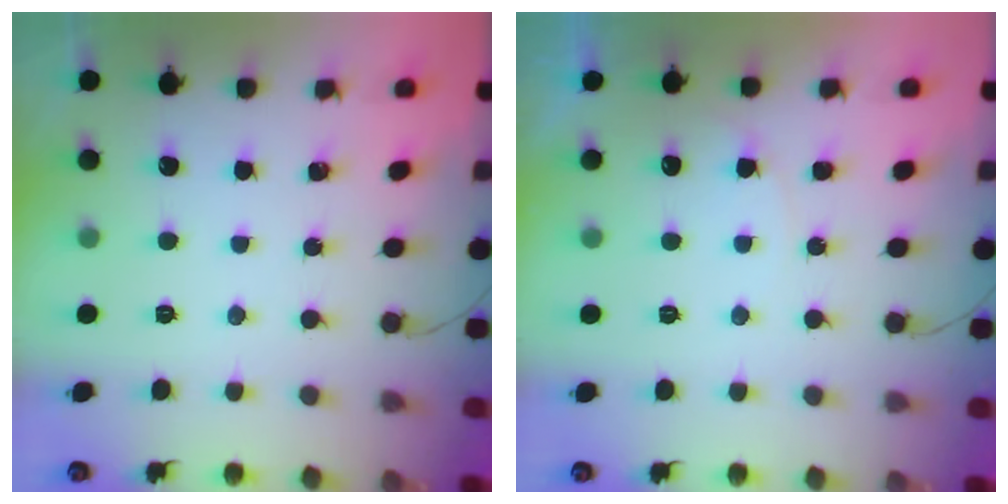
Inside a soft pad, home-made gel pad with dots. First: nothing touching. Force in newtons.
{"total": 5.6, "press": 5.5, "slide": 0.4}